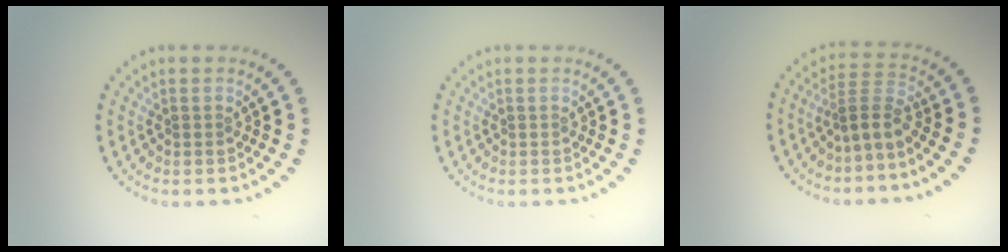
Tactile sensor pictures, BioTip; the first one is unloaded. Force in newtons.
{"total": 0.0}
{"total": 2.8, "press": 1.8, "slide": 2.2}